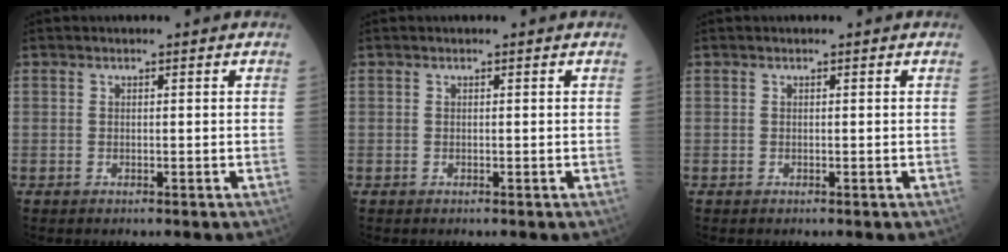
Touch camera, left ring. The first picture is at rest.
{"total": 0.0}
{"total": 0.0}